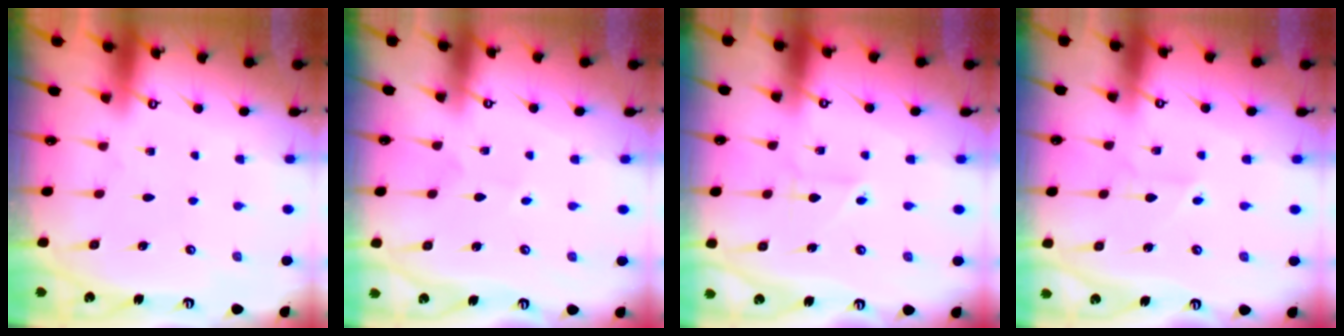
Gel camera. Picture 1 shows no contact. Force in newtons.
{"total": 1.6, "press": 1.6, "slide": 0.1}
{"total": 2.7, "press": 2.7, "slide": 0.1}
{"total": 3.0, "press": 3.0, "slide": 0.2}